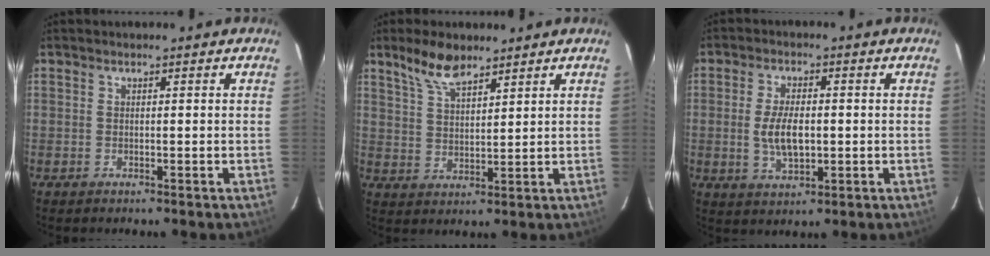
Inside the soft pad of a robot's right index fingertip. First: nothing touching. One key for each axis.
{"total": 7.0, "fx": 5.4, "fy": 2.5, "fz": 3.7, "tx": -0.069, "ty": 0.008, "tz": 0.107}
{"total": 6.9, "fx": -0.5, "fy": 3.4, "fz": 6.0, "tx": -0.118, "ty": -0.004, "tz": -0.004}